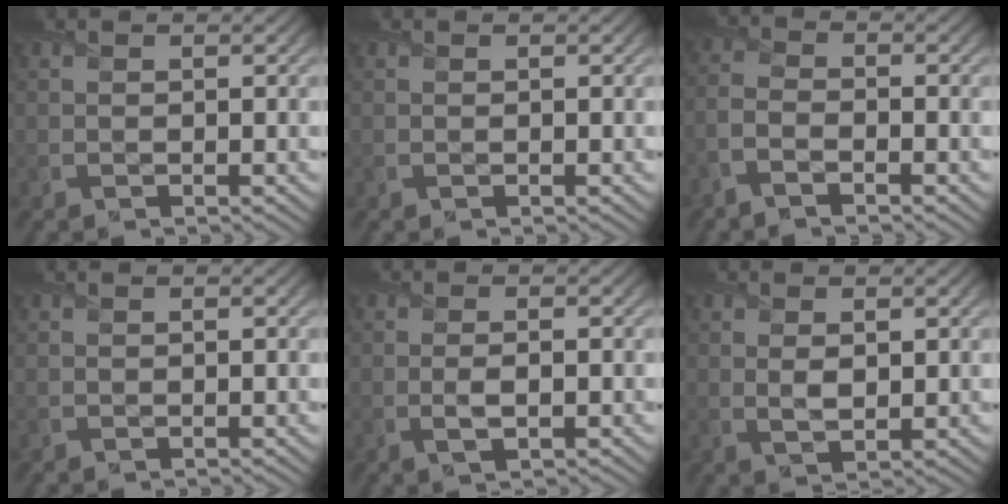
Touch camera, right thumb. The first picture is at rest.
{"total": 0.0}
{"total": 3.4, "force": [-2.6, 1.0, 1.9], "torque": [-0.050, -0.006, -0.067]}
{"total": 0.0}
{"total": 2.1, "force": [-0.5, 0.8, 1.9], "torque": [-0.042, -0.006, -0.008]}
{"total": 2.4, "force": [0.6, 1.2, 1.9], "torque": [-0.046, -0.007, 0.015]}